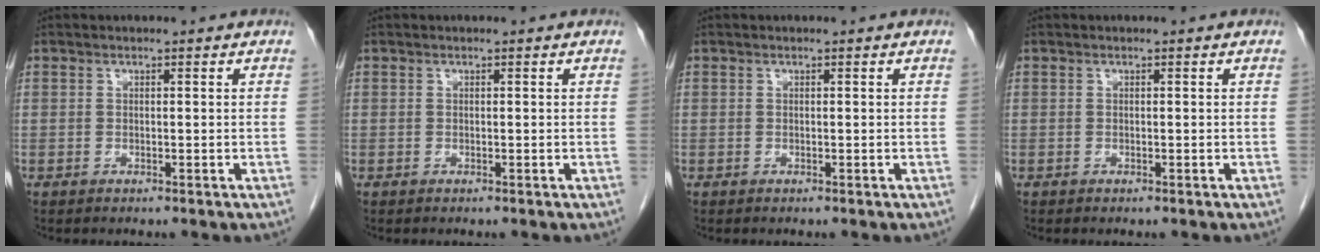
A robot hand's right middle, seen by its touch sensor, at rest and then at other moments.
{"total": 0.0}
{"total": 0.0}
{"total": 0.0}